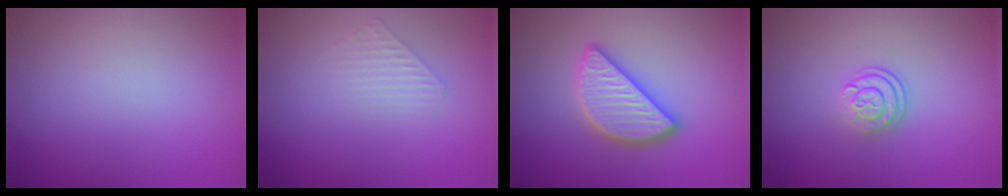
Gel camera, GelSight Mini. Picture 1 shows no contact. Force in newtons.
{"total": 1.5, "press": 1.5, "slide": 0.3}
{"total": 4.7, "press": 4.7, "slide": 0.3}
{"total": 2.4, "press": 1.8, "slide": 1.5}